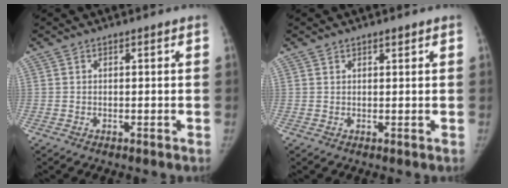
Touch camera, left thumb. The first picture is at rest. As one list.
[{"total": 1.0, "force": [0.8, 0.3, 0.5], "torque": [-0.002, -0.004, 0.012]}]